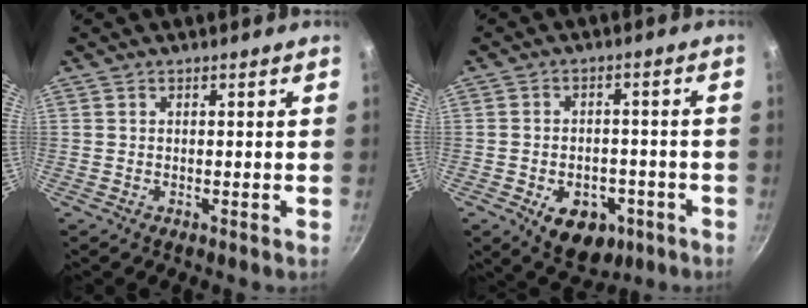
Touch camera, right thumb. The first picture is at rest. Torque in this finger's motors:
{"motor_torque": [-0.02, 0.48, -0.12, -0.19, 0.21]}